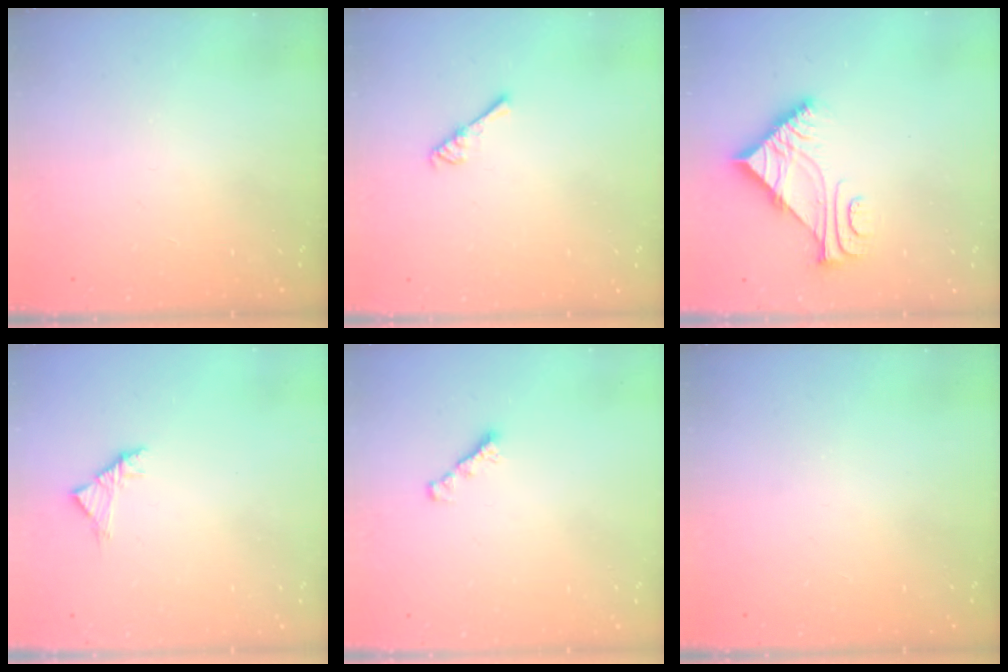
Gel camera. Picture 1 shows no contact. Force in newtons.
{"total": 2.7, "press": 2.6, "slide": 0.4}
{"total": 6.2, "press": 6.2, "slide": 0.4}
{"total": 2.8, "press": 2.6, "slide": 0.8}
{"total": 1.7, "press": 1.6, "slide": 0.5}
{"total": 0.0}